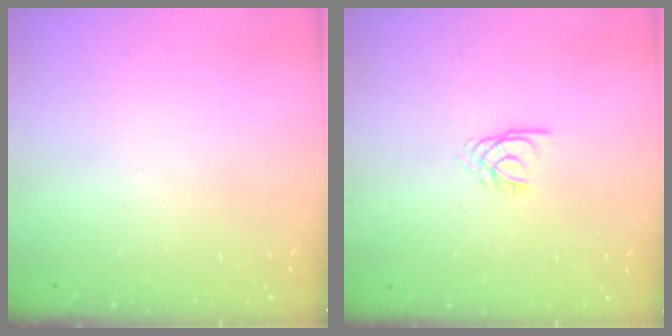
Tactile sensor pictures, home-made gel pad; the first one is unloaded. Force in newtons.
{"total": 2.8, "press": 2.7, "slide": 0.3}